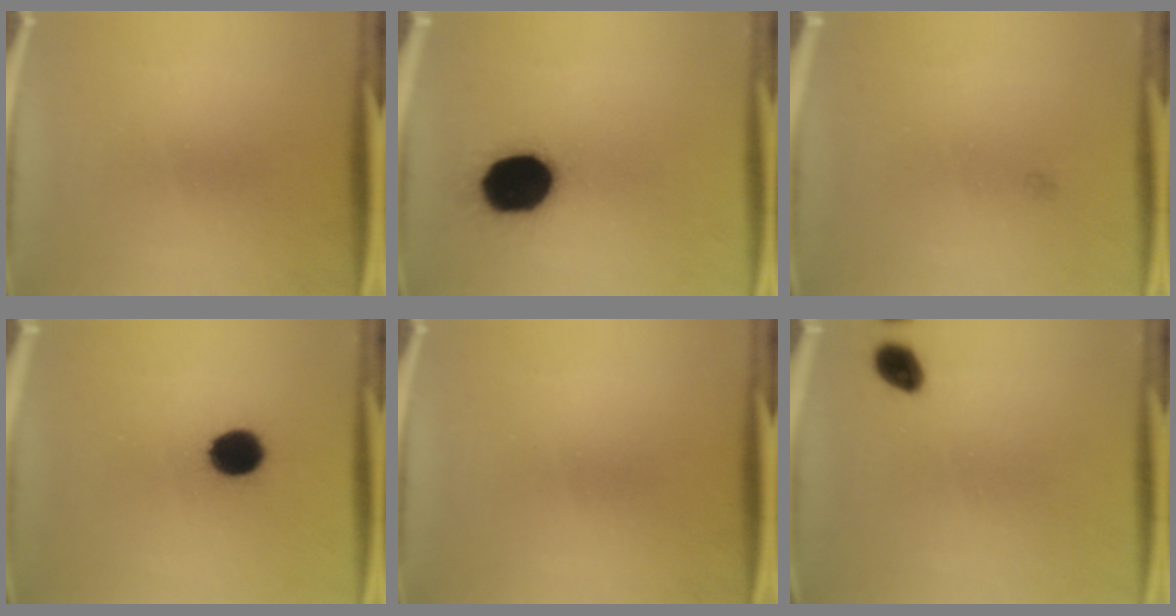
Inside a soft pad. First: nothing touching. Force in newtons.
{"total": 19.6}
{"total": 0.6}
{"total": 9.5}
{"total": 0.0}
{"total": 4.1}